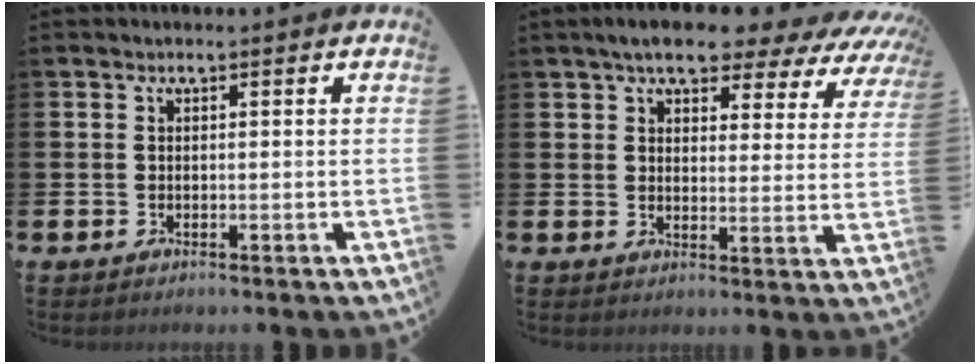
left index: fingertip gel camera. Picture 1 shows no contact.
{"total": 7.3, "force": [6.4, 2.0, 2.9], "torque": [-0.063, -0.038, 0.108]}